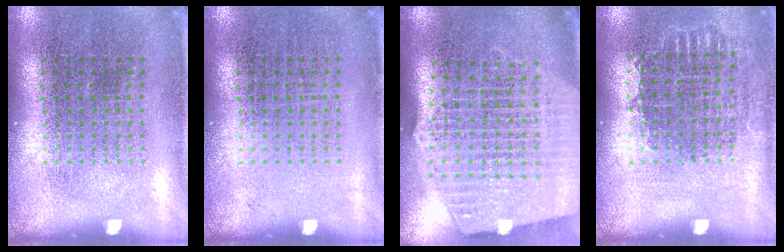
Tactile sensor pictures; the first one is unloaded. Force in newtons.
{"total": 0.0}
{"total": 2.6, "press": 2.2, "slide": 1.4}
{"total": 0.8, "press": 0.7, "slide": 0.3}